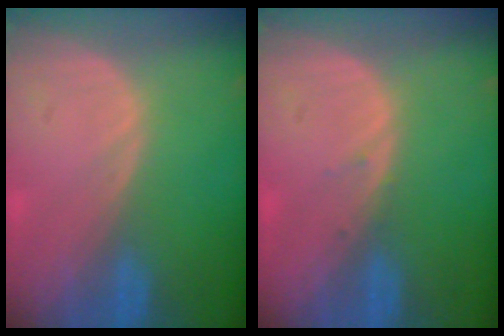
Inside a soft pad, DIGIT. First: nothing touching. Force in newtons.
{"total": 0.7, "press": 0.4, "slide": 0.5}